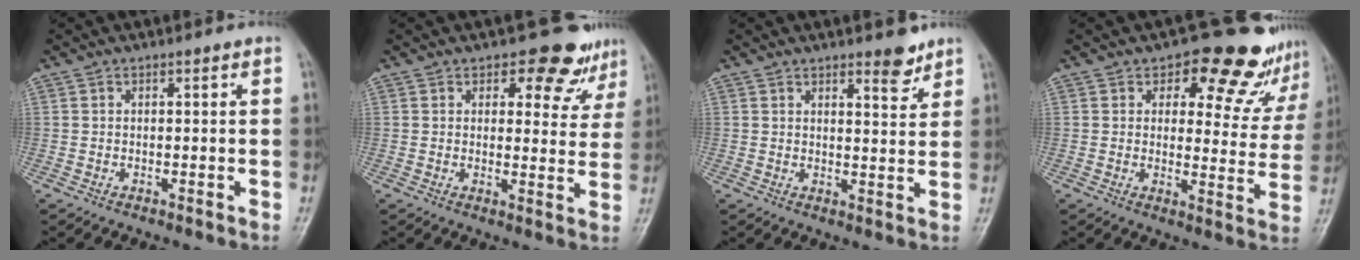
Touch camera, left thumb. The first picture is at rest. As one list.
[{"total": 8.9, "force": [6.8, 4.7, 3.4], "torque": [0.004, -0.040, 0.070]}, {"total": 4.6, "force": [3.4, 1.4, 2.8], "torque": [-0.025, -0.026, 0.046]}, {"total": 14.4, "force": [11.6, 6.7, 5.4], "torque": [-0.001, -0.078, 0.123]}]